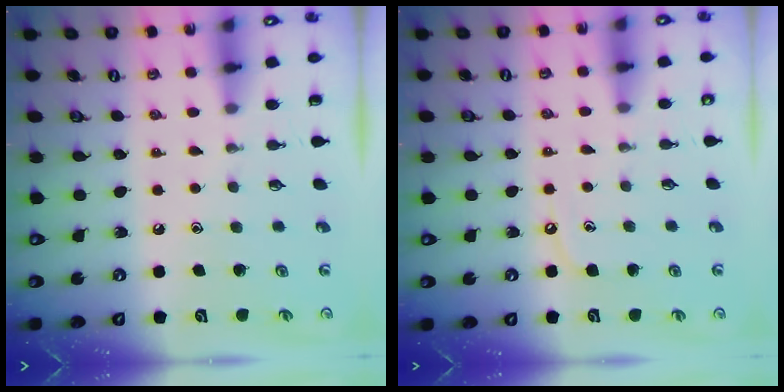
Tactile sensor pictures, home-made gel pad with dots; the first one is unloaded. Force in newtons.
{"total": 3.8, "press": 3.8, "slide": 0.6}